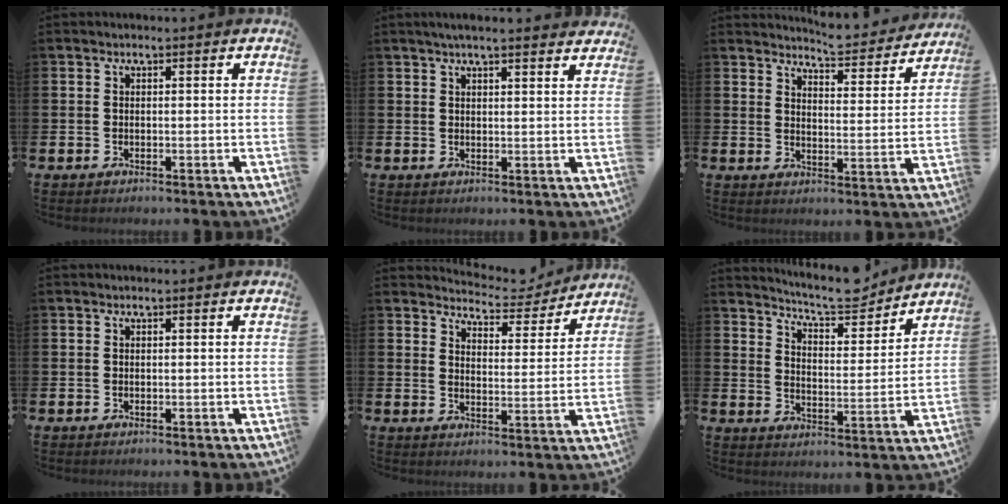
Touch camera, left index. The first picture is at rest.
{"total": 3.3, "force": [3.2, 0.0, 1.0], "torque": [-0.026, -0.009, 0.057]}
{"total": 5.5, "force": [5.4, 0.5, 0.7], "torque": [-0.022, -0.038, 0.092]}
{"total": 0.0}
{"total": 5.1, "force": [5.0, 1.1, 0.3], "torque": [-0.017, -0.038, 0.083]}
{"total": 7.7, "force": [7.4, 1.2, 1.9], "torque": [-0.055, -0.049, 0.129]}